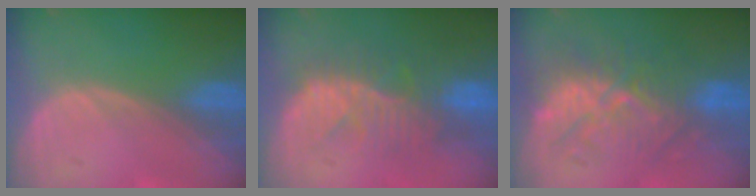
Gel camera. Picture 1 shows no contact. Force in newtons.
{"total": 10.1, "press": 8.9, "slide": 4.7}
{"total": 9.8, "press": 9.7, "slide": 1.0}